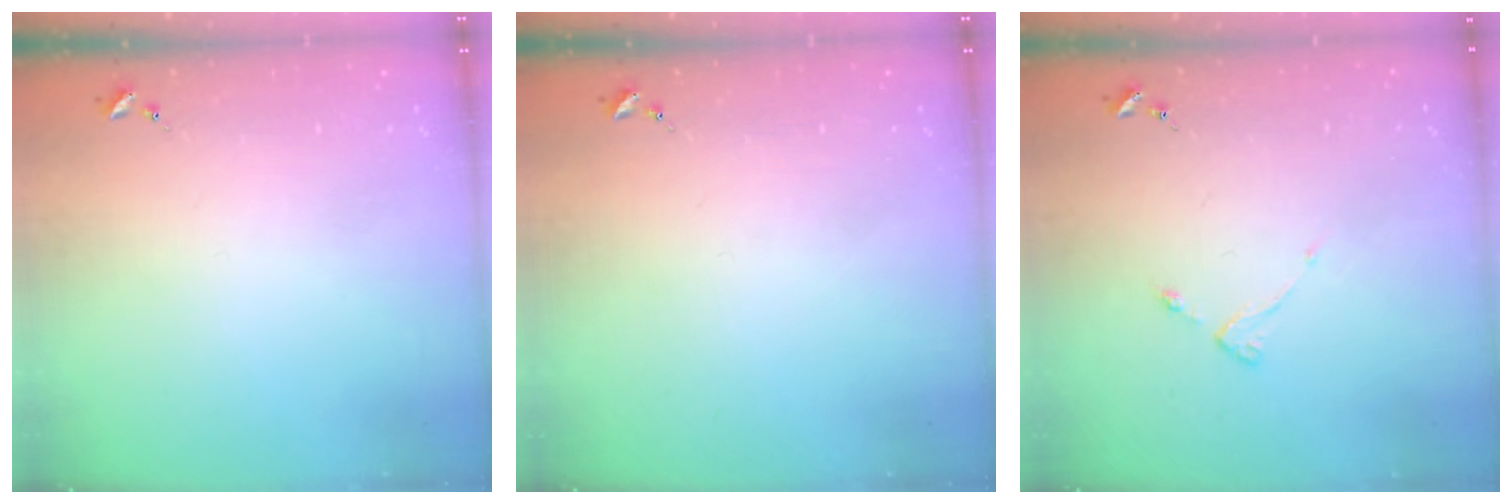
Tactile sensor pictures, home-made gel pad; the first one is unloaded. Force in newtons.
{"total": 0.0}
{"total": 2.8, "press": 2.7, "slide": 0.5}